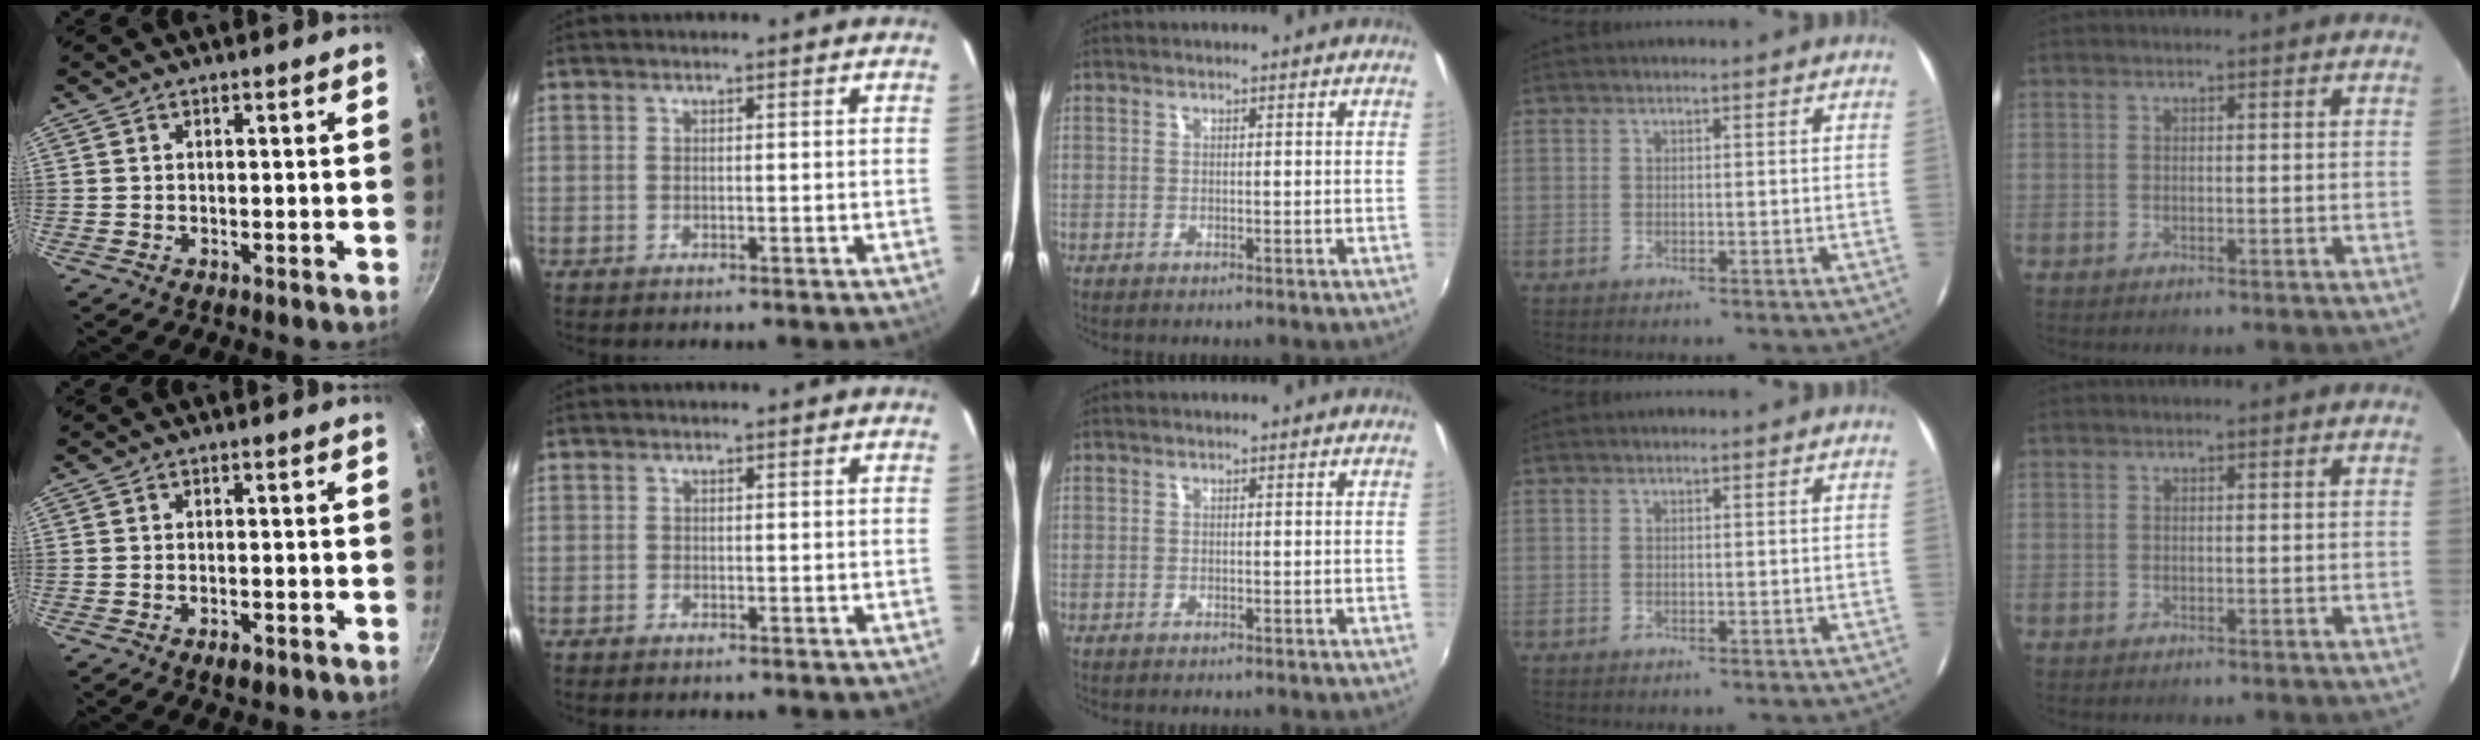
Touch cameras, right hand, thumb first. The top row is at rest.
{"thumb": {"total": 2.4, "force": [-1.4, 1.1, 1.6], "torque": [-0.027, 0.008, -0.021]}, "index": {"total": 0.6, "force": [-0.5, 0.2, 0.2], "torque": [-0.003, 0.000, -0.012]}}